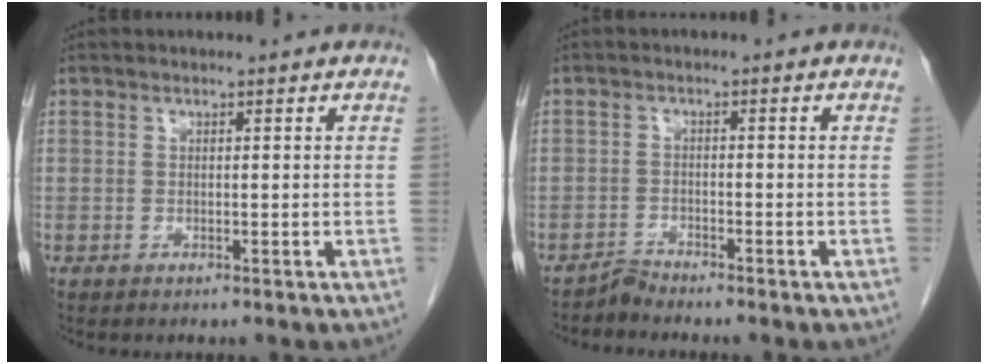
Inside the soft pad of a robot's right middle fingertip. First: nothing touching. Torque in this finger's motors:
{"motor_torque": [-0.34, -0.31, -0.07, -0.01]}